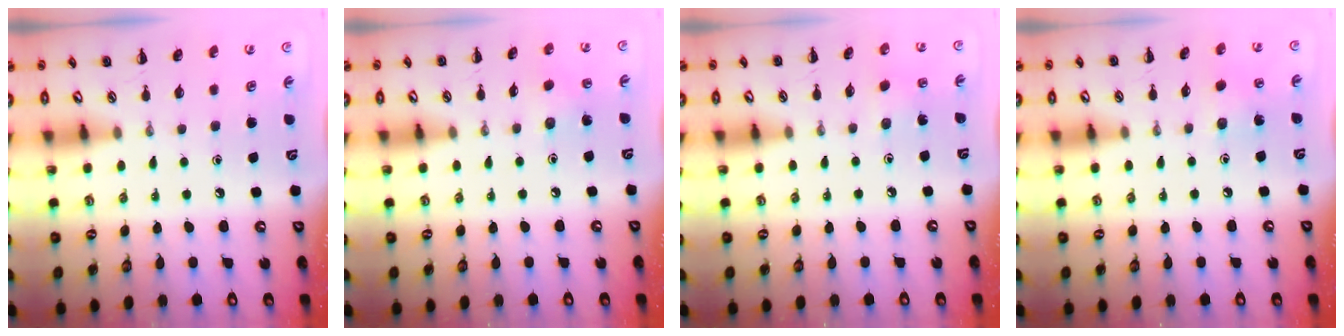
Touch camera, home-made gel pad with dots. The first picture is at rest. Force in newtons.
{"total": 6.2, "press": 6.1, "slide": 1.2}
{"total": 2.6, "press": 2.5, "slide": 0.9}
{"total": 4.9, "press": 4.7, "slide": 1.2}